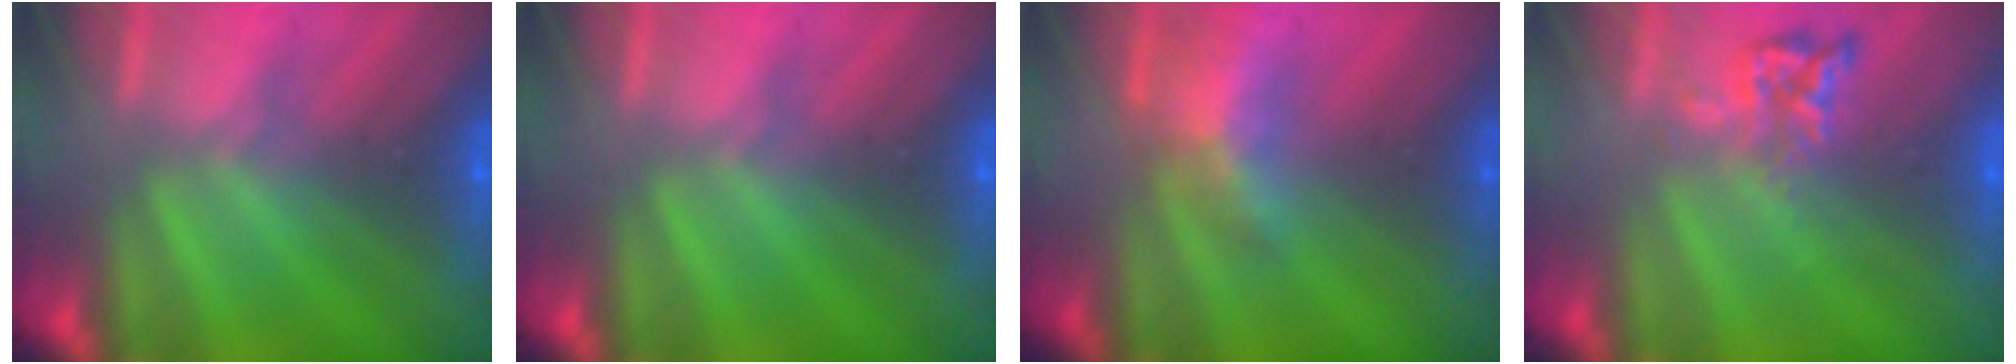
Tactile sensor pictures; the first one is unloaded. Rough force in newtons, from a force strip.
{"total": 0.0}
{"total": 2.3}
{"total": 2.4}